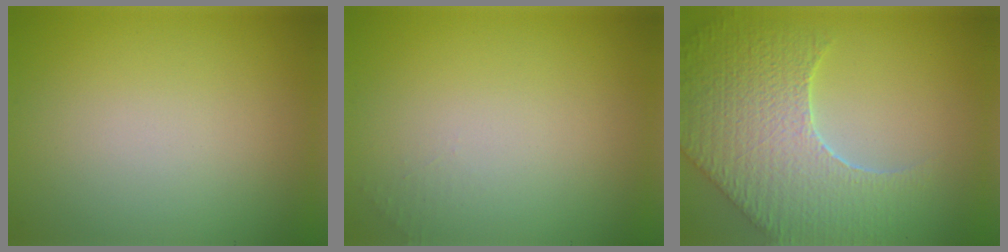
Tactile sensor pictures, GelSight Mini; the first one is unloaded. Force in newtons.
{"total": 0.7, "press": 0.7, "slide": 0.1}
{"total": 9.0, "press": 6.4, "slide": 6.4}